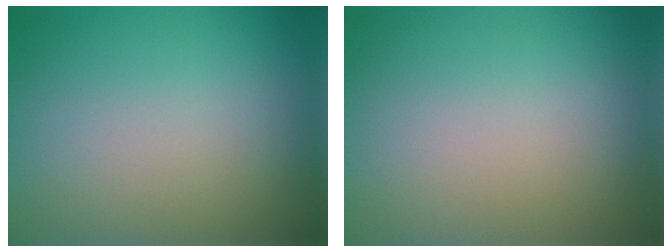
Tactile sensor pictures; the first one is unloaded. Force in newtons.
{"total": 0.0}